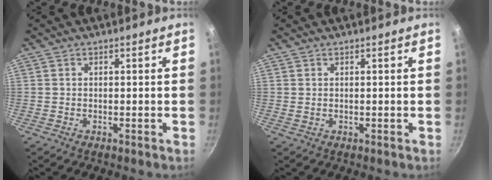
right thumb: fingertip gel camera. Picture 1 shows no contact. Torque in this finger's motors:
{"motor_torque": [-0.25, -0.25, -0.28, 0.25, -0.05]}